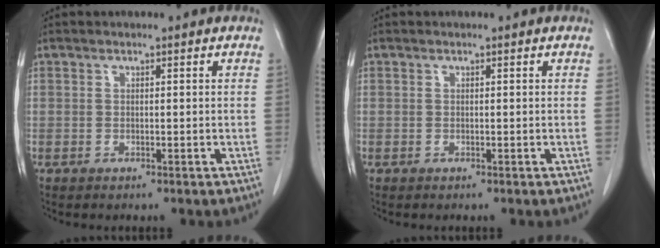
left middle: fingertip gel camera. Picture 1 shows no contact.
{"total": 0.0}